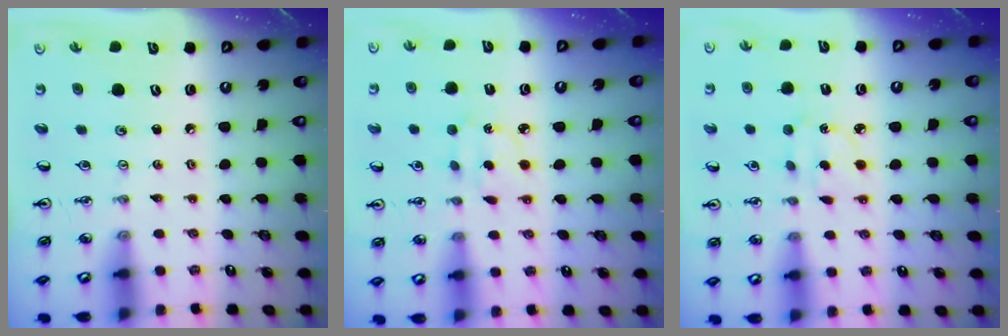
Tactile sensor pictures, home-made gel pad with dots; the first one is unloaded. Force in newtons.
{"total": 4.5, "press": 4.5, "slide": 0.6}
{"total": 4.5, "press": 4.5, "slide": 0.6}